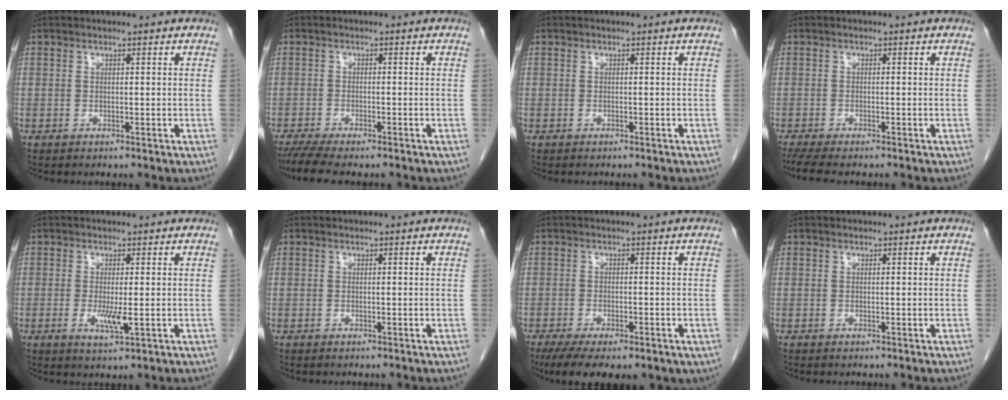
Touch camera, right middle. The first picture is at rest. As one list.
[{"total": 7.4, "force": [-6.1, 1.1, 3.9], "torque": [-0.059, -0.014, -0.098]}, {"total": 1.8, "force": [-1.6, 0.2, 0.8], "torque": [-0.014, -0.002, -0.017]}, {"total": 6.9, "force": [-5.7, 1.2, 3.6], "torque": [-0.054, -0.014, -0.089]}, {"total": 3.2, "force": [-0.5, 0.4, 3.1], "torque": [-0.056, -0.006, -0.006]}, {"total": 0.0}, {"total": 11.5, "force": [-7.2, 4.5, 7.8], "torque": [-0.139, -0.018, -0.102]}, {"total": 0.0}]